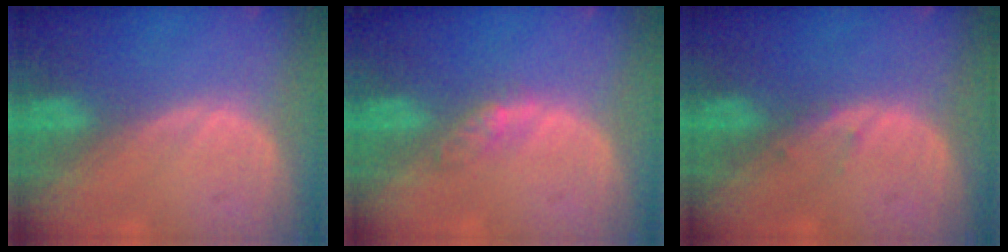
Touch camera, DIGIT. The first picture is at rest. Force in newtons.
{"total": 2.6, "press": 2.3, "slide": 1.3}
{"total": 0.8, "press": 0.7, "slide": 0.3}